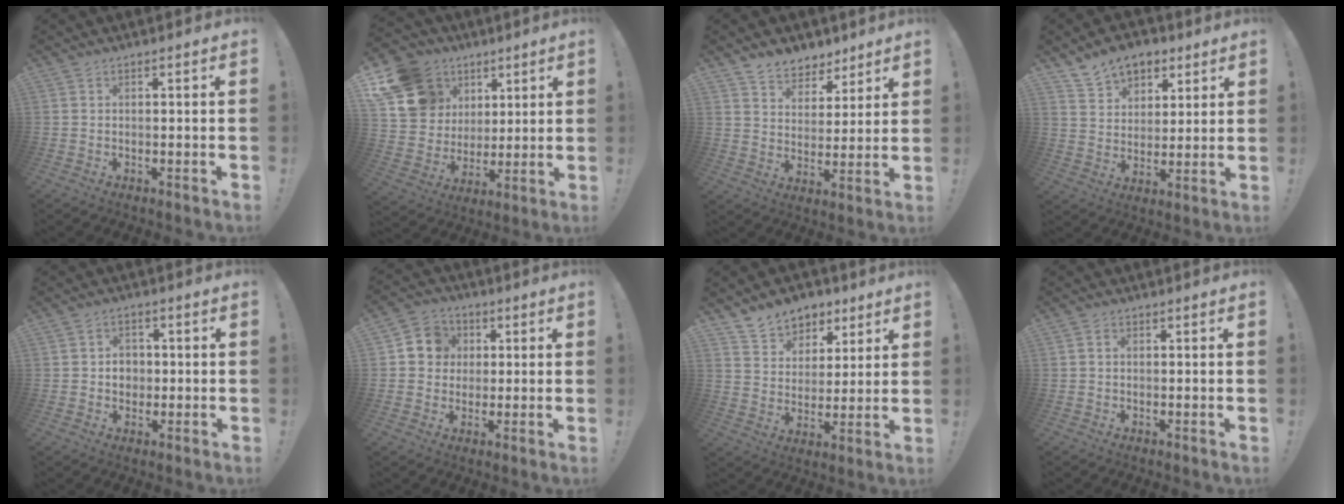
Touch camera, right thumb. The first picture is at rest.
{"total": 18.3, "force": [8.5, 14.8, 6.6], "torque": [-0.124, -0.034, 0.191]}
{"total": 7.7, "force": [5.9, 4.9, 1.1], "torque": [-0.014, -0.049, 0.115]}
{"total": 10.5, "force": [7.0, 7.0, 3.4], "torque": [-0.051, -0.044, 0.136]}
{"total": 4.7, "force": [0.0, 4.3, 1.9], "torque": [-0.019, -0.004, -0.001]}
{"total": 8.5, "force": [1.2, 8.1, 2.4], "torque": [-0.033, 0.007, 0.028]}
{"total": 9.8, "force": [7.0, 6.7, 1.7], "torque": [-0.025, -0.053, 0.137]}
{"total": 1.0, "force": [0.0, 0.8, 0.5], "torque": [-0.012, 0.004, 0.000]}